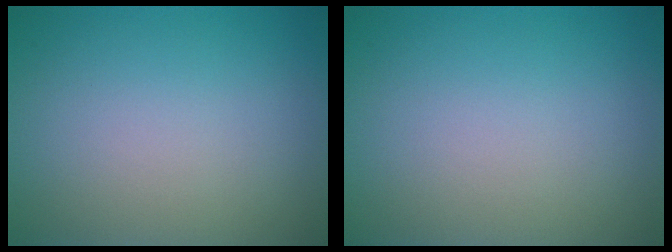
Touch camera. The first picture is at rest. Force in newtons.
{"total": 0.0}